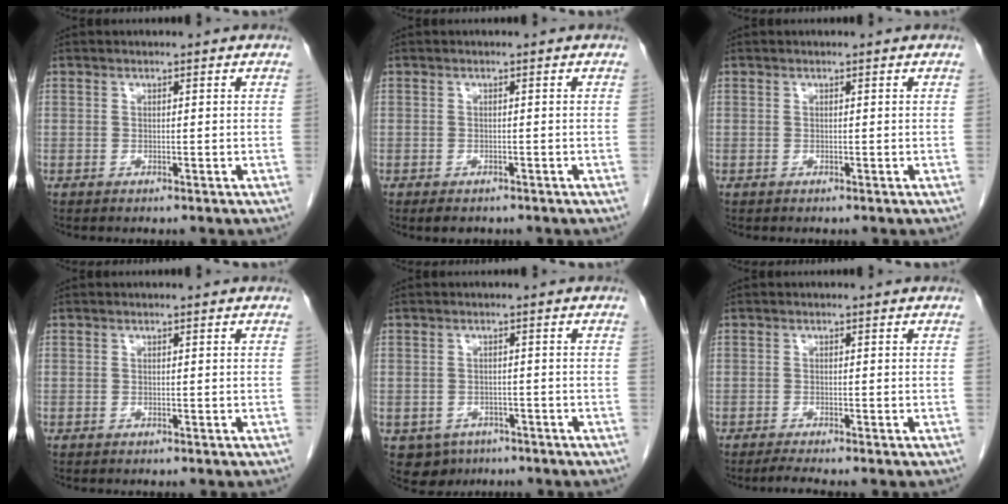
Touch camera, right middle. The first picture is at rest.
{"total": 2.4, "force": [-1.8, 1.1, 1.0], "torque": [-0.014, -0.002, -0.021]}
{"total": 0.0}
{"total": 0.0}
{"total": 4.5, "force": [-2.6, 3.5, 0.9], "torque": [-0.013, 0.004, -0.033]}
{"total": 1.8, "force": [-1.5, -0.4, 0.8], "torque": [-0.024, -0.006, -0.031]}